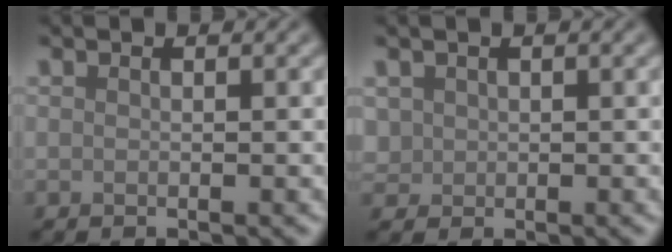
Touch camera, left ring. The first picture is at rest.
{"total": 2.0, "force": [0.6, 1.9, 0.5], "torque": [-0.011, 0.013, 0.015]}